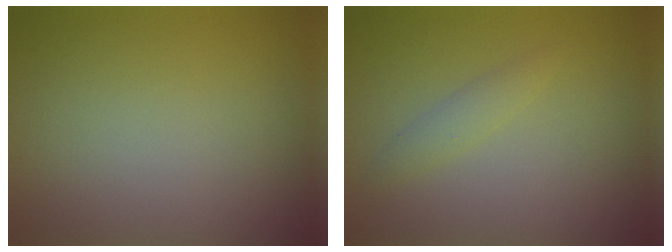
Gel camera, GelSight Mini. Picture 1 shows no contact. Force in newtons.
{"total": 1.3, "press": 1.3, "slide": 0.0}